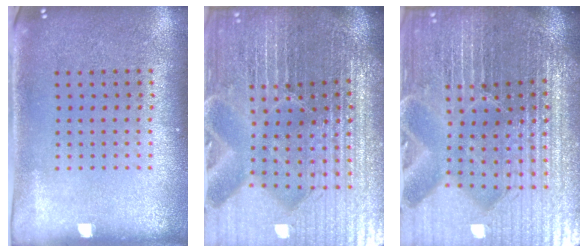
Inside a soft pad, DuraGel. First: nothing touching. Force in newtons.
{"total": 7.2, "press": 6.3, "slide": 3.4}
{"total": 7.2, "press": 6.3, "slide": 3.4}